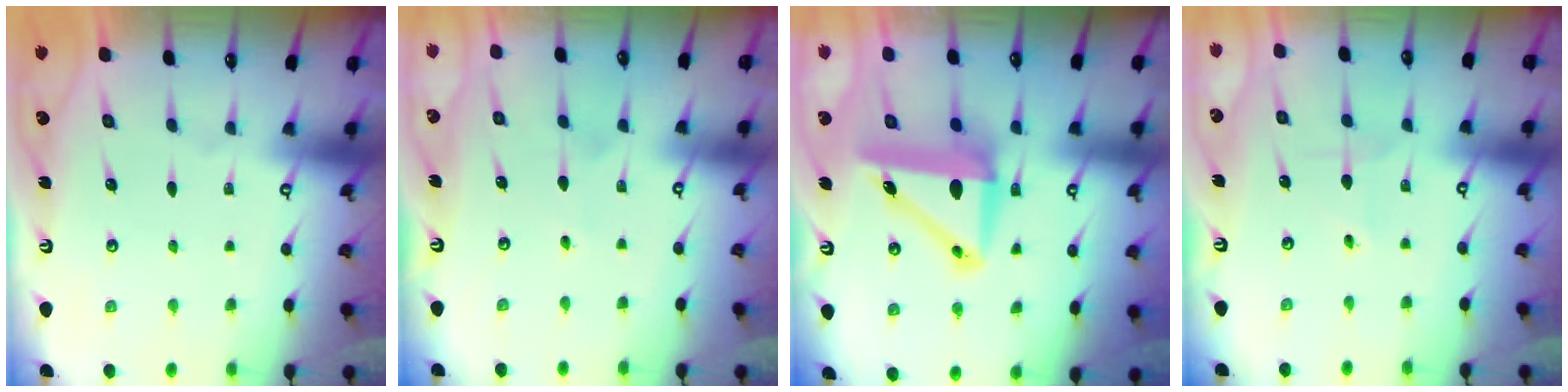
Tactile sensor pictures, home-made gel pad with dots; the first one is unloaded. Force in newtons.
{"total": 2.6, "press": 2.4, "slide": 1.0}
{"total": 10.8, "press": 10.2, "slide": 3.5}
{"total": 2.4, "press": 2.4, "slide": 0.2}